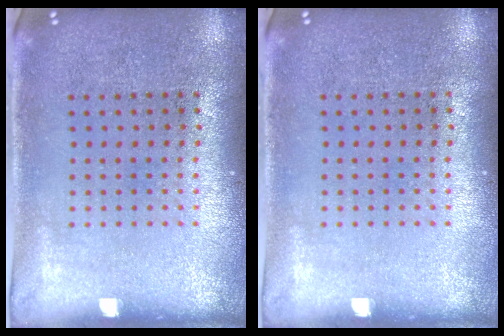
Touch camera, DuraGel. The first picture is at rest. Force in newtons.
{"total": 0.0}